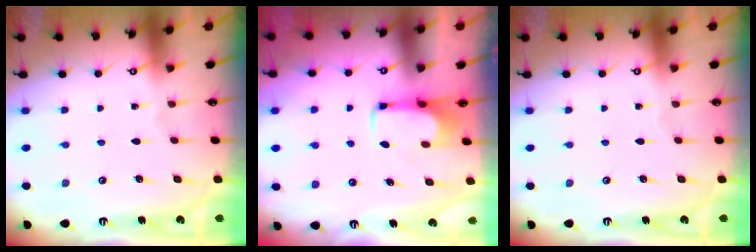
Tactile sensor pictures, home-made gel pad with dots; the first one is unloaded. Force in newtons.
{"total": 2.1, "press": 2.1, "slide": 0.4}
{"total": 0.0}